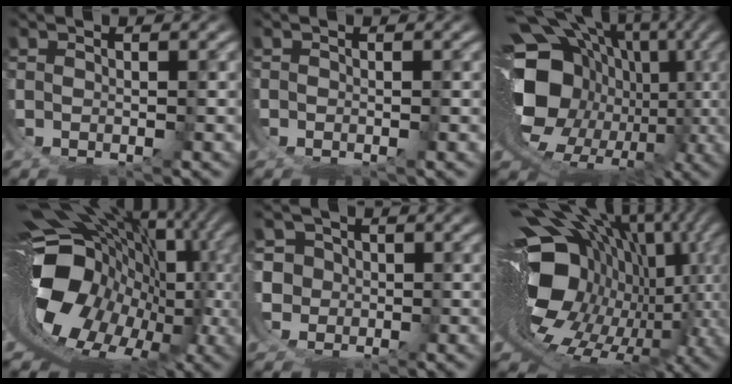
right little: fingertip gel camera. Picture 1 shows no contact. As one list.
[{"total": 0.0}, {"total": 16.5, "force": [-2.0, 11.7, 11.5], "torque": [-0.216, -0.056, -0.008]}, {"total": 24.9, "force": [-1.4, 16.9, 18.2], "torque": [-0.267, -0.025, -0.027]}, {"total": 9.1, "force": [-0.2, 8.4, 3.4], "torque": [-0.103, -0.032, -0.005]}, {"total": 22.9, "force": [-1.2, 14.9, 17.3], "torque": [-0.252, -0.031, -0.011]}]